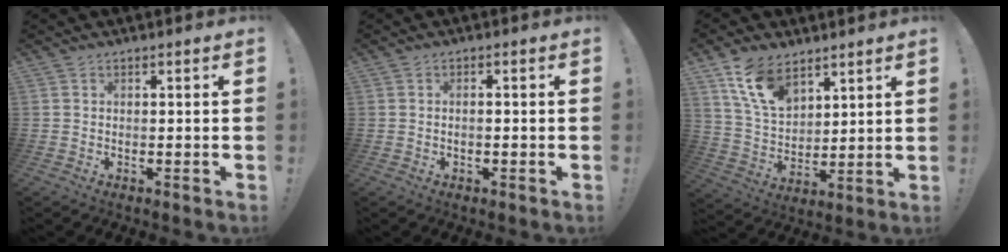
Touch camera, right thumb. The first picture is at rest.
{"total": 1.3, "force": [-0.6, 0.4, 1.1], "torque": [-0.019, 0.005, -0.010]}
{"total": 13.4, "force": [8.6, 7.9, 6.6], "torque": [-0.122, -0.041, 0.167]}